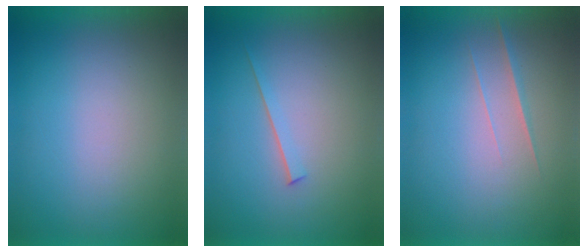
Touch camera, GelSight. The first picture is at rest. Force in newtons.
{"total": 1.6}
{"total": 1.9}